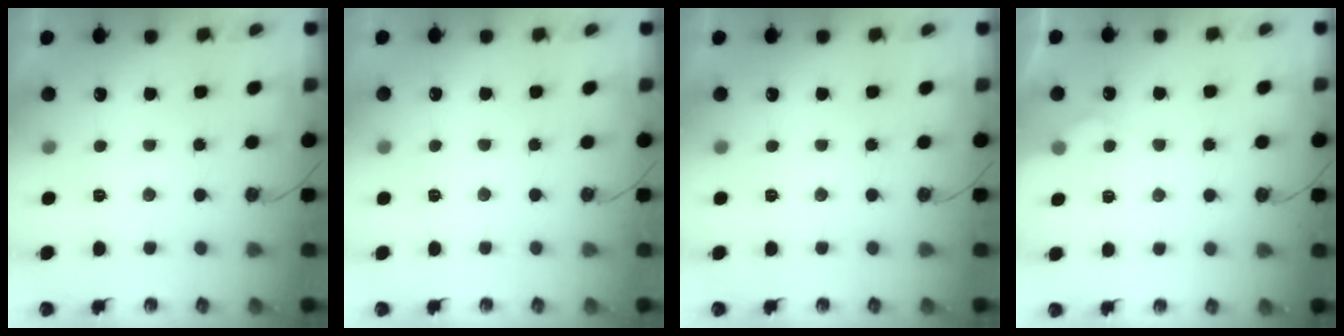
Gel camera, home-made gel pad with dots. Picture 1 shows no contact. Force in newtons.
{"total": 2.8, "press": 2.7, "slide": 0.5}
{"total": 0.0}
{"total": 4.8, "press": 4.7, "slide": 0.6}